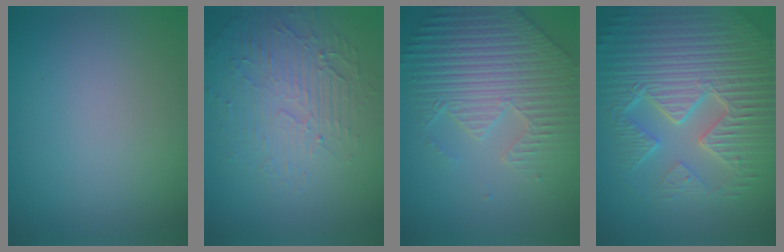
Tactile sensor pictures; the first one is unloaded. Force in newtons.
{"total": 5.2, "press": 3.3, "slide": 4.1}
{"total": 5.9, "press": 5.4, "slide": 2.5}
{"total": 9.8, "press": 6.8, "slide": 7.0}